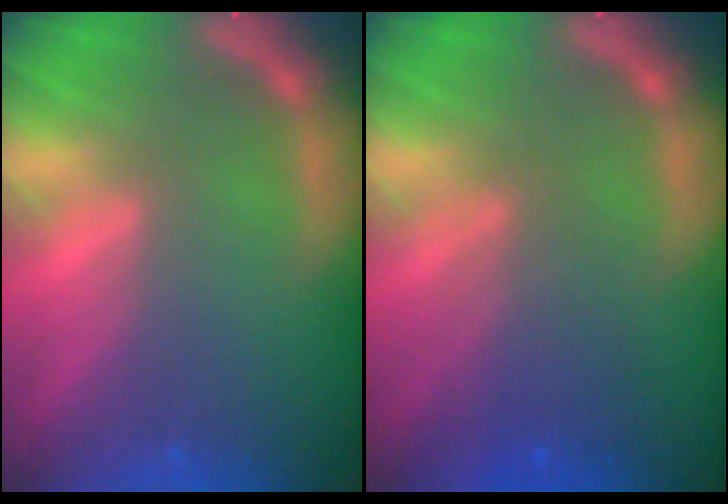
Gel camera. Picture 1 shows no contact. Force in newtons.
{"total": 4.1}